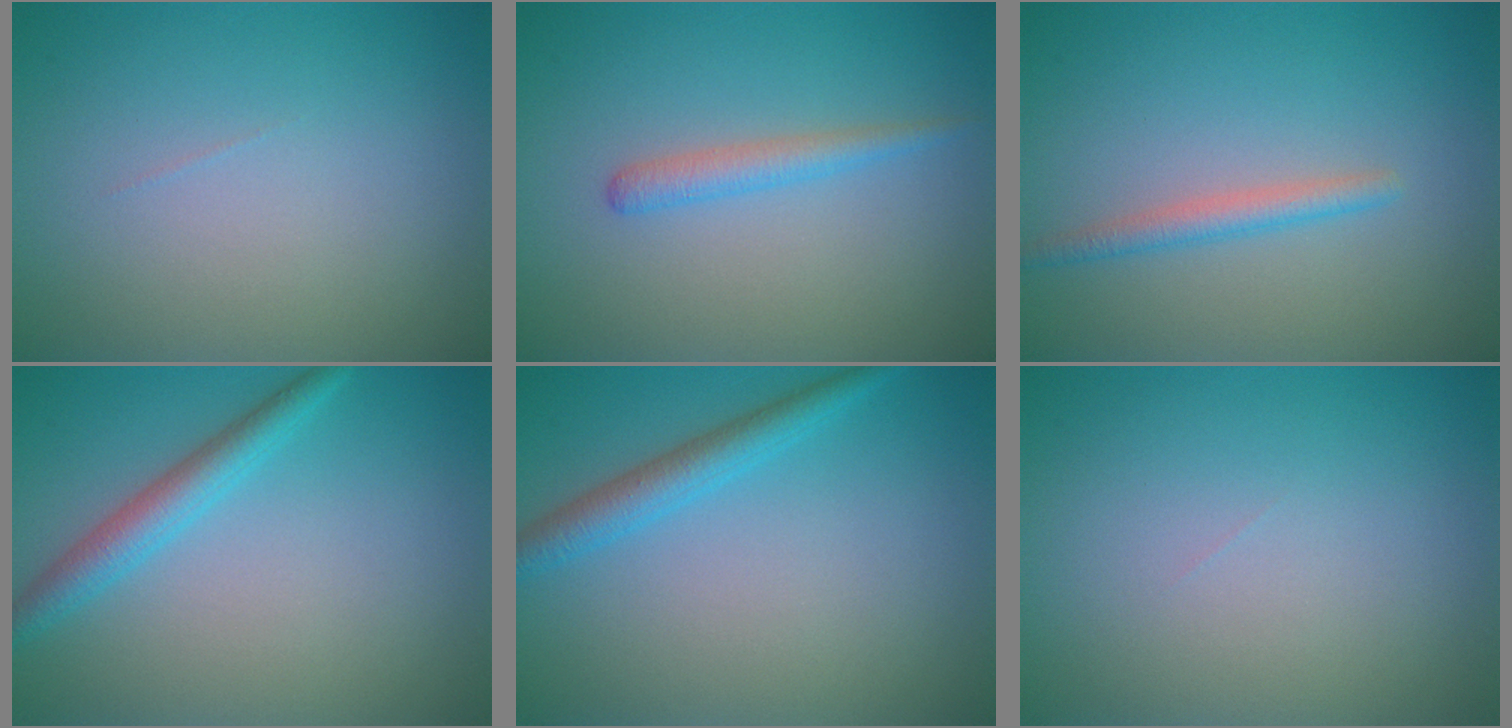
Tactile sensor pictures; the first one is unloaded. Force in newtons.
{"total": 1.8, "press": 1.8, "slide": 0.1}
{"total": 1.8, "press": 1.8, "slide": 0.1}
{"total": 2.9, "press": 2.9, "slide": 0.1}
{"total": 2.8, "press": 2.7, "slide": 0.2}
{"total": 0.0}